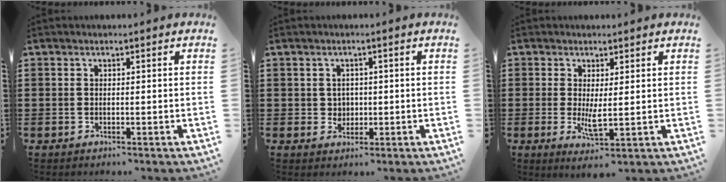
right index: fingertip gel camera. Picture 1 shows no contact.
{"total": 2.1, "force": [0.2, 2.0, 0.5], "torque": [-0.010, 0.007, -0.002]}
{"total": 3.4, "force": [0.3, 0.8, 3.3], "torque": [-0.063, -0.008, 0.002]}